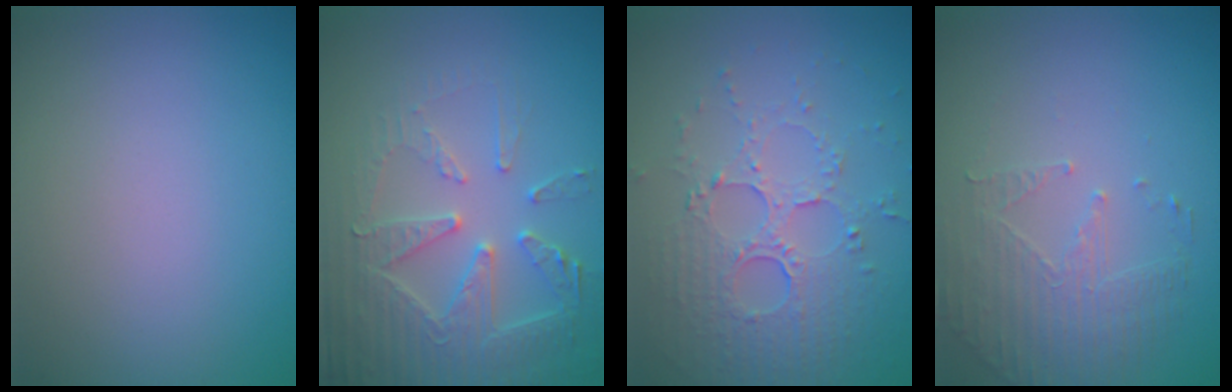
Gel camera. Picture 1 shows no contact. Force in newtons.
{"total": 4.8, "press": 4.6, "slide": 1.5}
{"total": 5.4, "press": 3.7, "slide": 4.0}
{"total": 1.9, "press": 1.5, "slide": 1.2}